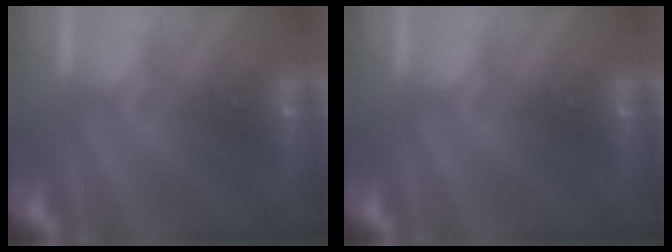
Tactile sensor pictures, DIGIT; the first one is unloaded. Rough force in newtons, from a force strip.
{"total": 0.0}